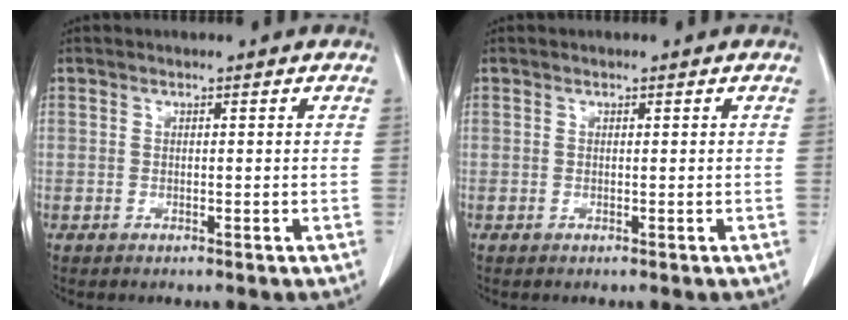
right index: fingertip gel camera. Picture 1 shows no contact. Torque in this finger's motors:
{"motor_torque": [0.04, -0.04, -0.01, 0.00]}